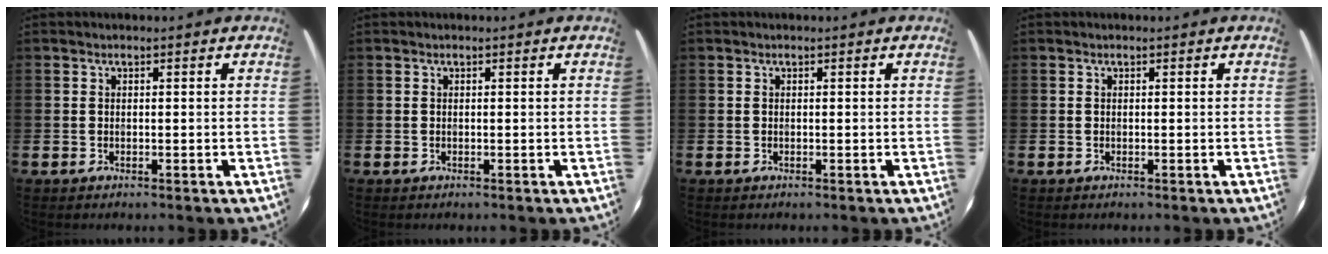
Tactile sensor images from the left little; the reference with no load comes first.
{"total": 0.0}
{"total": 0.0}
{"total": 0.0}